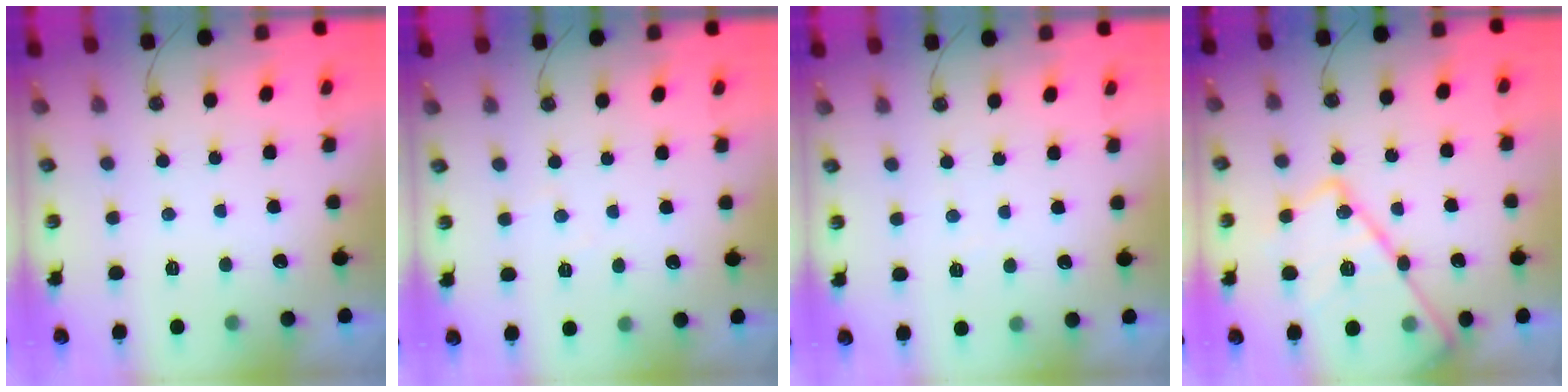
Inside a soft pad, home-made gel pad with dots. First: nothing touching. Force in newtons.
{"total": 3.2, "press": 3.1, "slide": 0.7}
{"total": 2.0, "press": 2.0, "slide": 0.3}
{"total": 22.0, "press": 21.9, "slide": 1.9}